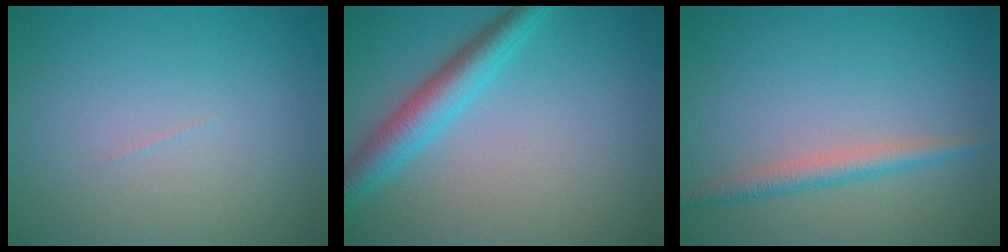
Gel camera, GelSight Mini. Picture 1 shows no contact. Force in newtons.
{"total": 4.2, "press": 4.2, "slide": 0.1}
{"total": 2.2, "press": 2.2, "slide": 0.0}